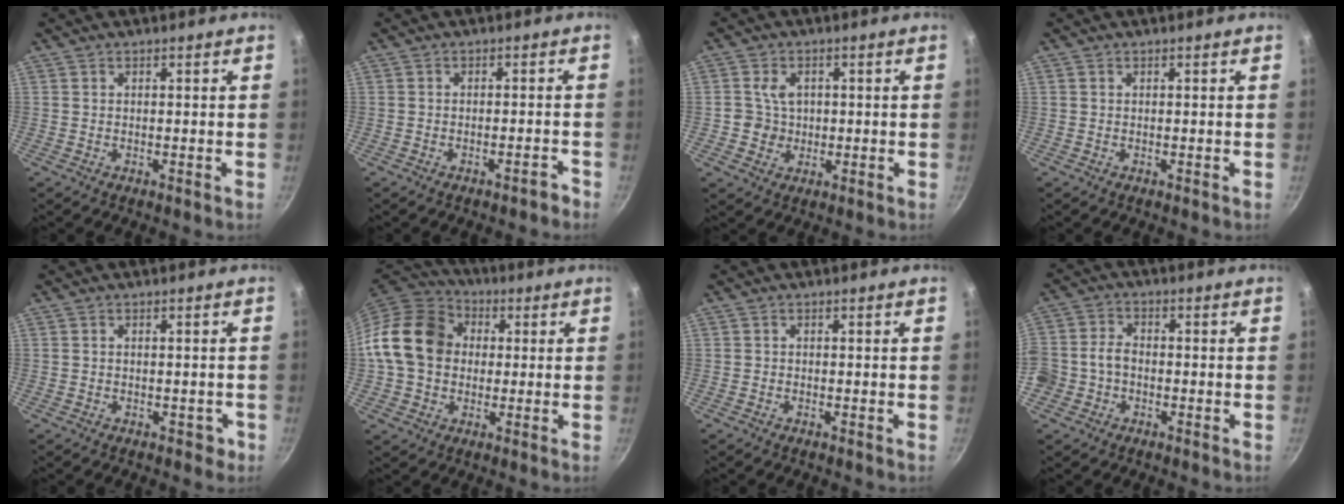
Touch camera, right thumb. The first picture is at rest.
{"total": 2.1, "force": [-1.7, 0.4, 1.1], "torque": [-0.011, 0.027, -0.012]}
{"total": 4.6, "force": [0.4, 4.1, 1.9], "torque": [-0.011, -0.001, 0.003]}
{"total": 0.0}
{"total": 1.9, "force": [-0.9, 1.4, 1.0], "torque": [-0.001, 0.017, 0.000]}
{"total": 16.1, "force": [1.5, 13.1, 9.2], "torque": [-0.144, 0.032, 0.014]}
{"total": 0.0}
{"total": 6.5, "force": [-2.0, 5.2, 3.4], "torque": [-0.061, 0.033, -0.048]}